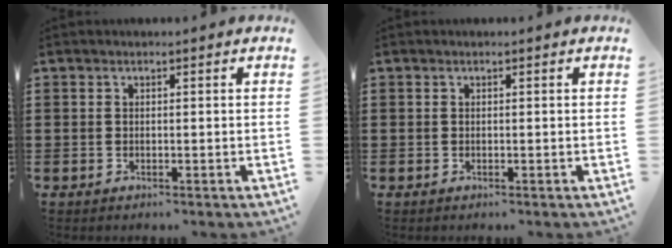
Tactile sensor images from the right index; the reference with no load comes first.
{"total": 0.0}